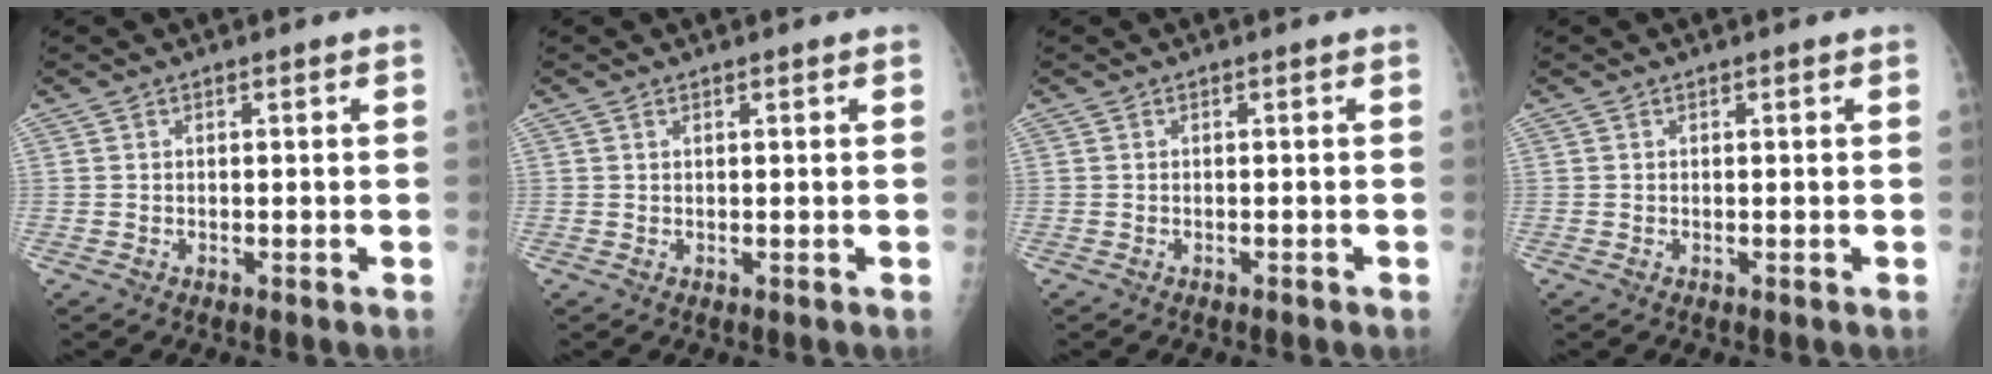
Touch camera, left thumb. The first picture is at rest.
{"total": 0.0}
{"total": 0.6, "force": [-0.4, 0.1, 0.4], "torque": [-0.010, 0.001, -0.003]}
{"total": 0.0}